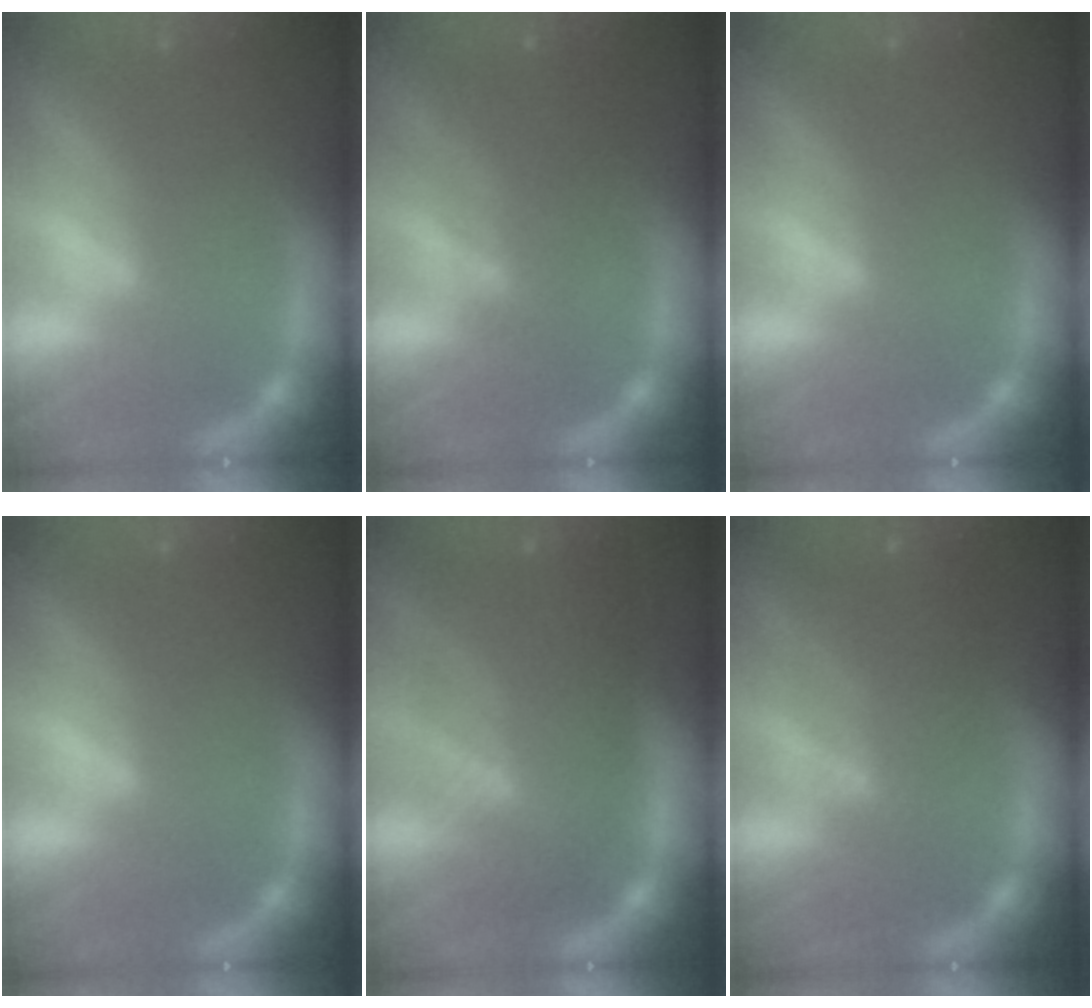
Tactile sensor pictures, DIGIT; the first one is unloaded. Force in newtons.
{"total": 4.1}
{"total": 0.0}
{"total": 0.0}
{"total": 9.1}
{"total": 5.1}